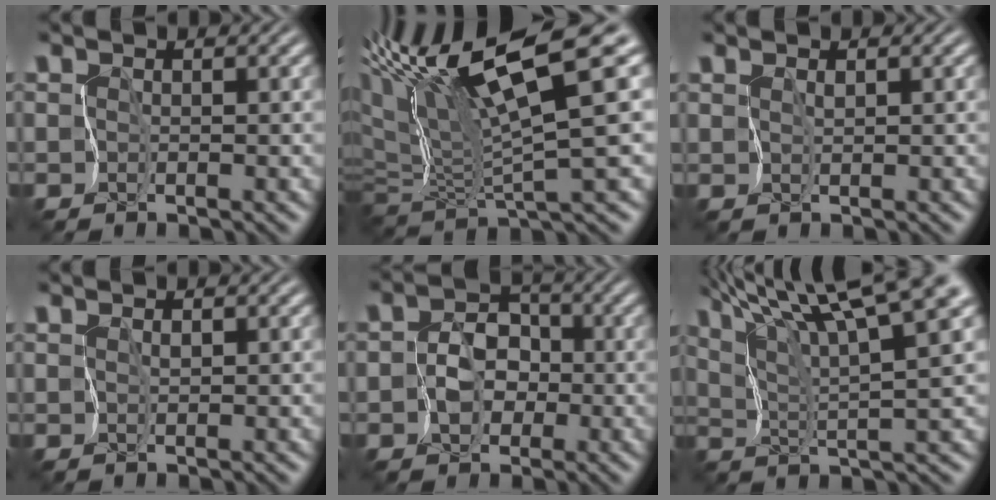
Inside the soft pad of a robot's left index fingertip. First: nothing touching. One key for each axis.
{"total": 11.5, "fx": 4.8, "fy": 1.6, "fz": 10.3, "tx": -0.183, "ty": 0.022, "tz": 0.084}
{"total": 0.8, "fx": 0.7, "fy": 0.1, "fz": 0.4, "tx": -0.010, "ty": -0.003, "tz": 0.017}
{"total": 0.8, "fx": 0.4, "fy": 0.3, "fz": 0.6, "tx": -0.010, "ty": -0.002, "tz": 0.013}
{"total": 3.5, "fx": -1.4, "fy": 2.9, "fz": 1.6, "tx": -0.015, "ty": 0.001, "tz": -0.030}
{"total": 11.4, "fx": 7.8, "fy": 2.0, "fz": 8.1, "tx": -0.134, "ty": 0.023, "tz": 0.103}